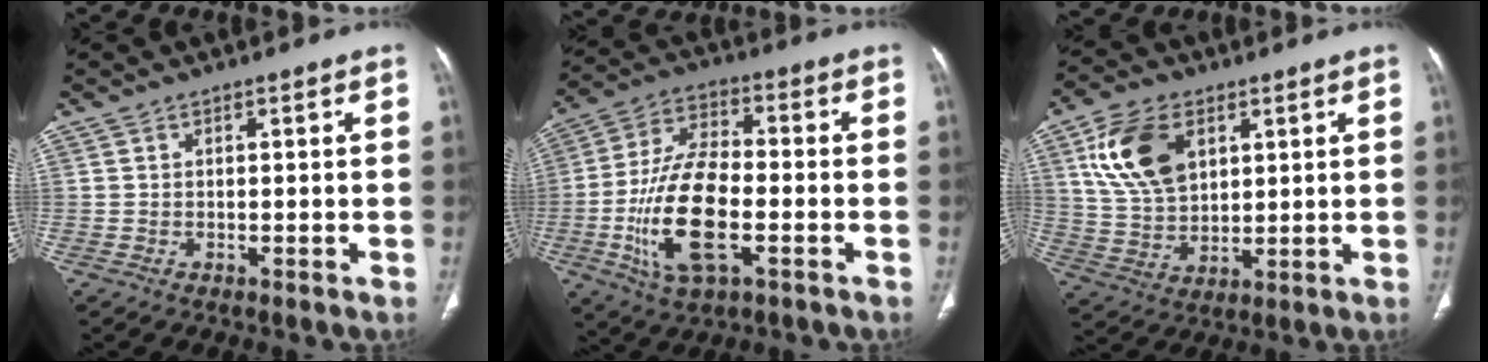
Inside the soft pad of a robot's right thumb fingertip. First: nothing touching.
{"total": 16.9, "force": [-4.4, 7.7, 14.4], "torque": [-0.282, 0.019, -0.077]}
{"total": 13.8, "force": [5.3, 8.8, 9.3], "torque": [-0.158, -0.013, 0.107]}